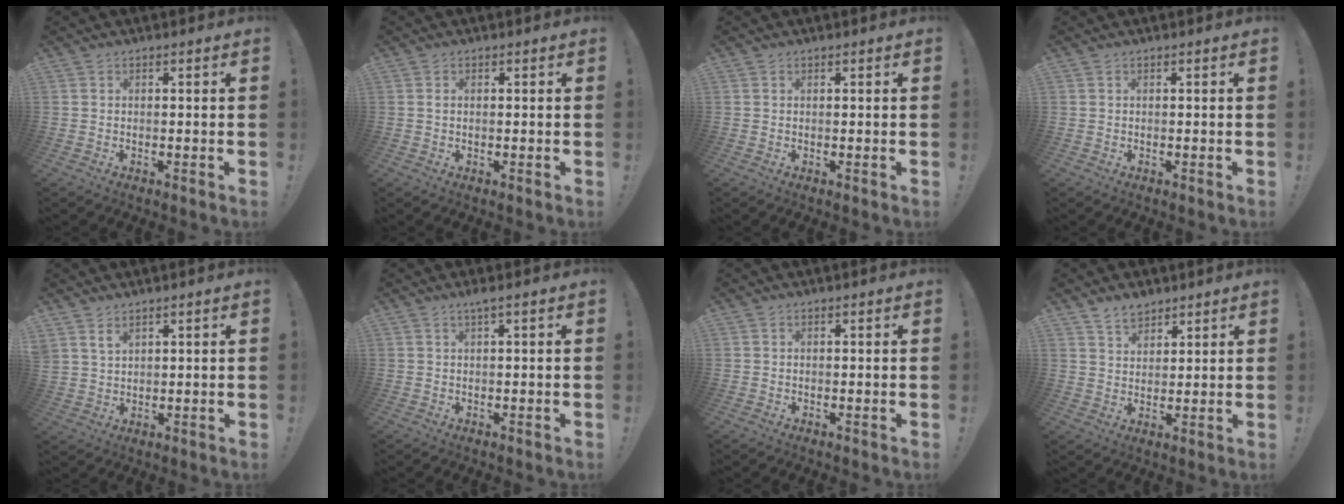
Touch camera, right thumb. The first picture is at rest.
{"total": 0.7, "force": [0.1, 0.2, 0.7], "torque": [-0.016, 0.002, 0.001]}
{"total": 0.0}
{"total": 0.0}
{"total": 3.5, "force": [2.7, 1.6, 1.5], "torque": [-0.029, -0.015, 0.052]}
{"total": 2.1, "force": [0.8, -0.2, 1.9], "torque": [-0.032, -0.002, 0.011]}
{"total": 0.6, "force": [0.2, 0.5, -0.2], "torque": [0.008, 0.000, 0.003]}
{"total": 6.0, "force": [4.8, 3.1, 1.5], "torque": [-0.023, -0.028, 0.091]}